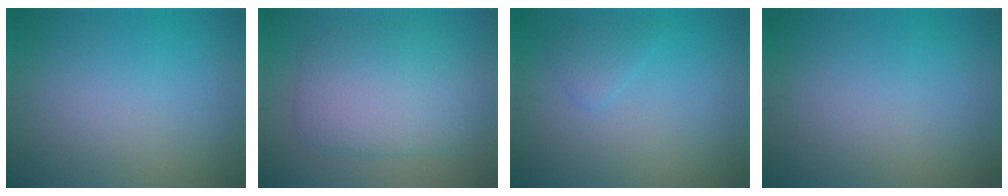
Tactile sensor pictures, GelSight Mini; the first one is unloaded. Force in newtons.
{"total": 5.8, "press": 5.8, "slide": 0.1}
{"total": 1.4, "press": 1.4, "slide": 0.1}
{"total": 0.0}